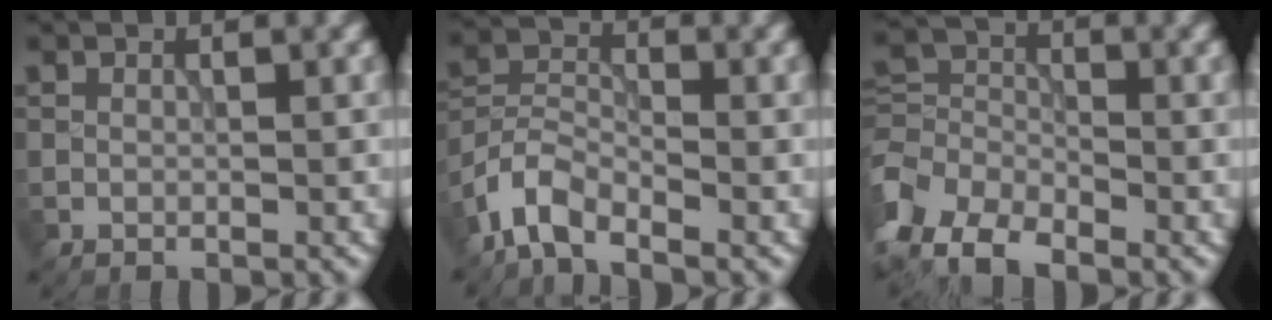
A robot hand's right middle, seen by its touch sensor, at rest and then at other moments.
{"total": 4.0, "force": [-3.0, 1.5, 2.1], "torque": [-0.040, 0.002, -0.075]}
{"total": 6.4, "force": [-3.9, 3.8, 3.4], "torque": [-0.064, 0.004, -0.090]}